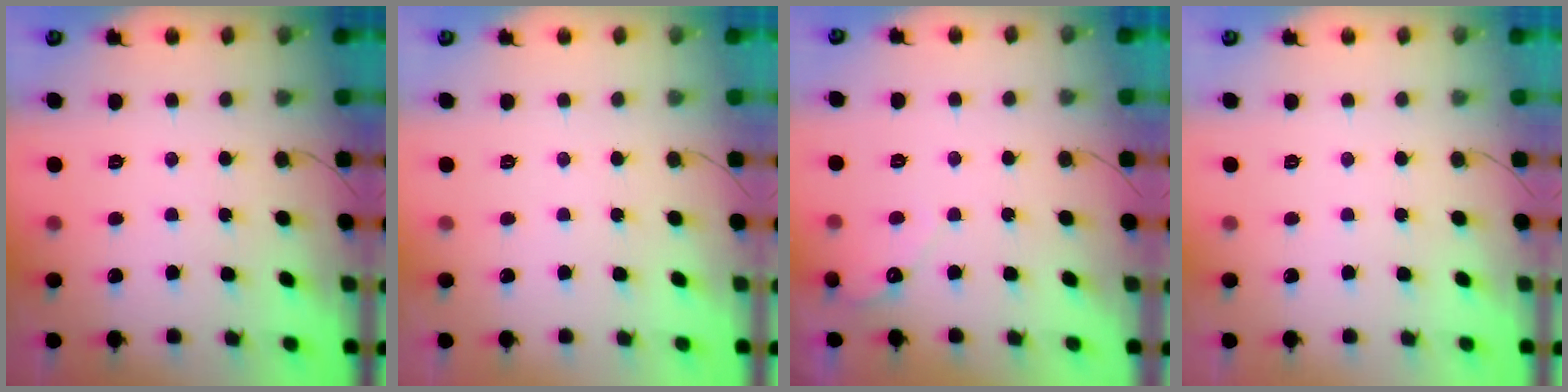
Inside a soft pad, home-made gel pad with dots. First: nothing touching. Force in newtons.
{"total": 0.0}
{"total": 3.4, "press": 3.4, "slide": 0.2}
{"total": 0.0}